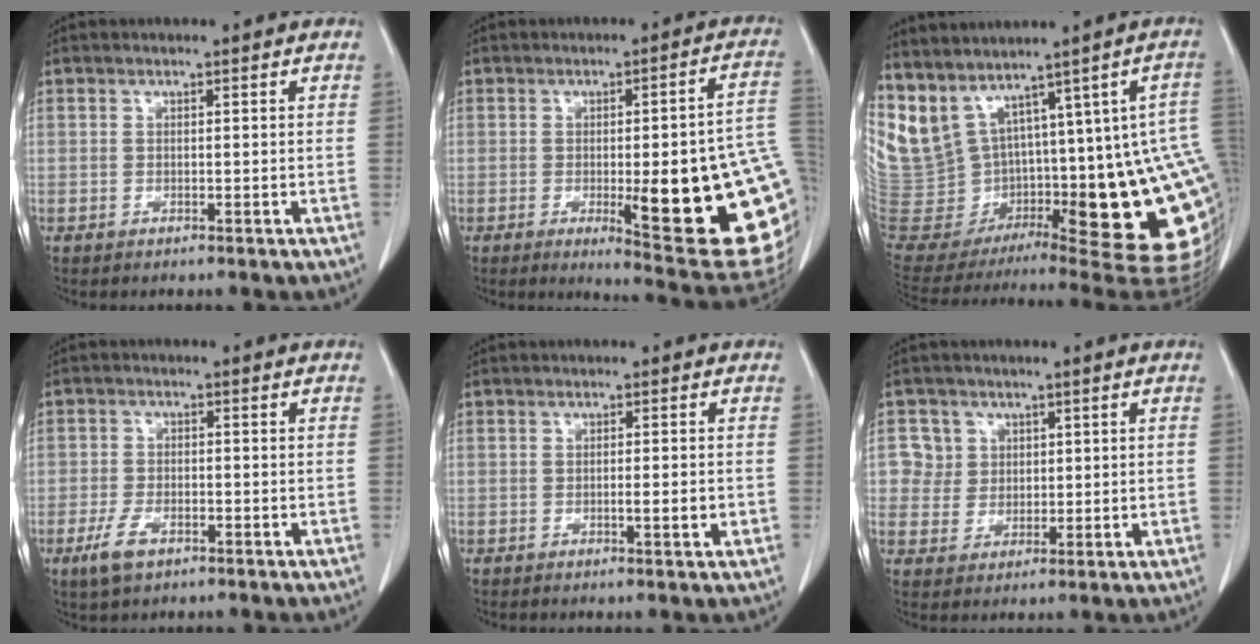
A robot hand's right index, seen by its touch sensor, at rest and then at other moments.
{"total": 22.4, "force": [-3.7, 3.3, 21.9], "torque": [-0.190, -0.007, -0.037]}
{"total": 24.4, "force": [2.3, 6.0, 23.5], "torque": [-0.297, 0.006, 0.076]}
{"total": 4.3, "force": [-2.3, 2.2, 2.9], "torque": [-0.064, -0.003, -0.041]}
{"total": 2.2, "force": [-0.5, 0.1, 2.2], "torque": [-0.035, -0.003, -0.007]}
{"total": 4.9, "force": [1.6, 4.6, 0.0], "torque": [0.009, 0.010, 0.033]}